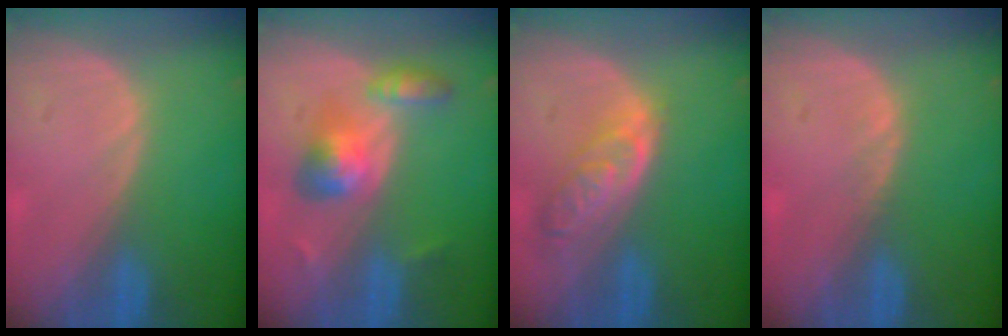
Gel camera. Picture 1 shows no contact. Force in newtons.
{"total": 5.7, "press": 5.7, "slide": 0.6}
{"total": 6.3, "press": 5.7, "slide": 2.8}
{"total": 0.7, "press": 0.6, "slide": 0.3}